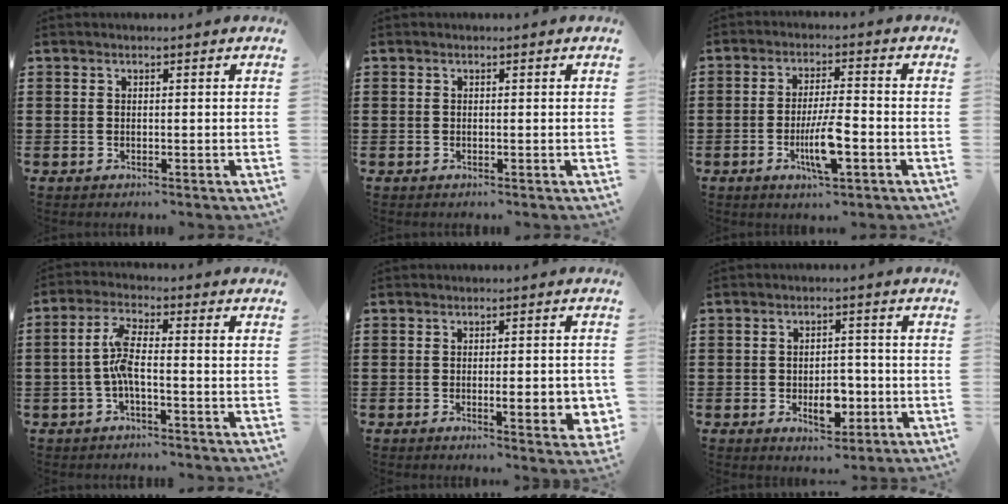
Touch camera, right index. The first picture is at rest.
{"total": 0.0}
{"total": 6.8, "force": [-2.4, 1.2, 6.3], "torque": [-0.121, -0.010, -0.044]}
{"total": 5.7, "force": [-0.7, 1.6, 5.5], "torque": [-0.120, 0.002, -0.022]}
{"total": 5.5, "force": [-1.1, 1.3, 5.2], "torque": [-0.066, -0.009, -0.017]}
{"total": 5.6, "force": [-1.6, 3.3, 4.2], "torque": [-0.056, 0.003, -0.029]}